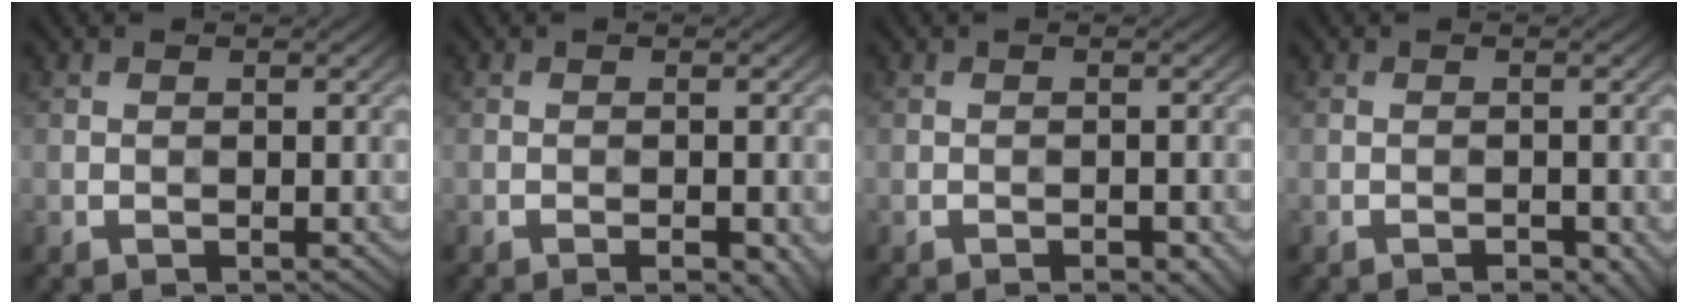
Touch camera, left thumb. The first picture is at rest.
{"total": 2.1, "force": [-1.0, 0.4, 1.8], "torque": [-0.025, 0.004, -0.014]}
{"total": 1.5, "force": [-1.0, 0.4, 1.1], "torque": [-0.015, 0.003, -0.012]}
{"total": 1.4, "force": [-0.9, 0.5, 0.9], "torque": [-0.010, 0.002, -0.012]}